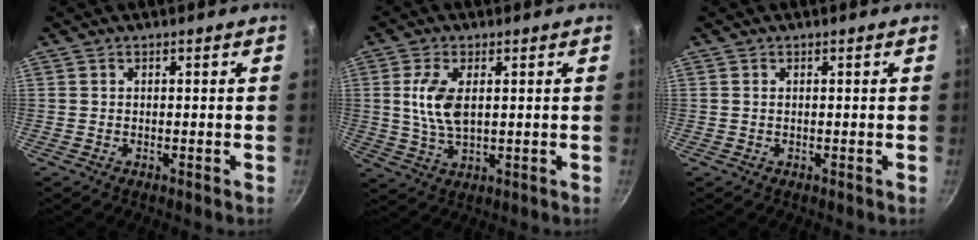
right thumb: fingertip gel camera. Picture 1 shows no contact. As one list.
[{"total": 8.1, "force": [1.4, 4.2, 6.8], "torque": [-0.134, -0.004, 0.029]}, {"total": 0.0}]